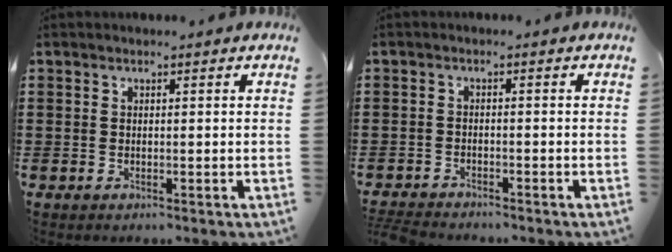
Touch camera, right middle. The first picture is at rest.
{"total": 2.5, "force": [-2.5, 0.1, 0.3], "torque": [-0.015, -0.004, -0.056]}